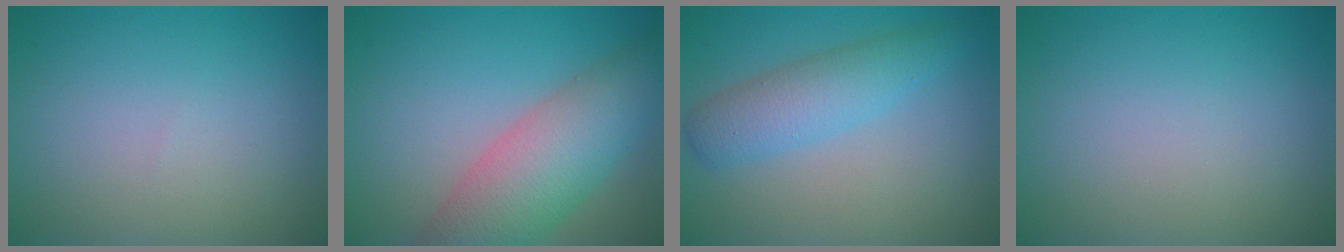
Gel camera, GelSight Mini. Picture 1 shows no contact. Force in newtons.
{"total": 7.7, "press": 7.7, "slide": 0.4}
{"total": 3.9, "press": 3.9, "slide": 0.1}
{"total": 0.0}